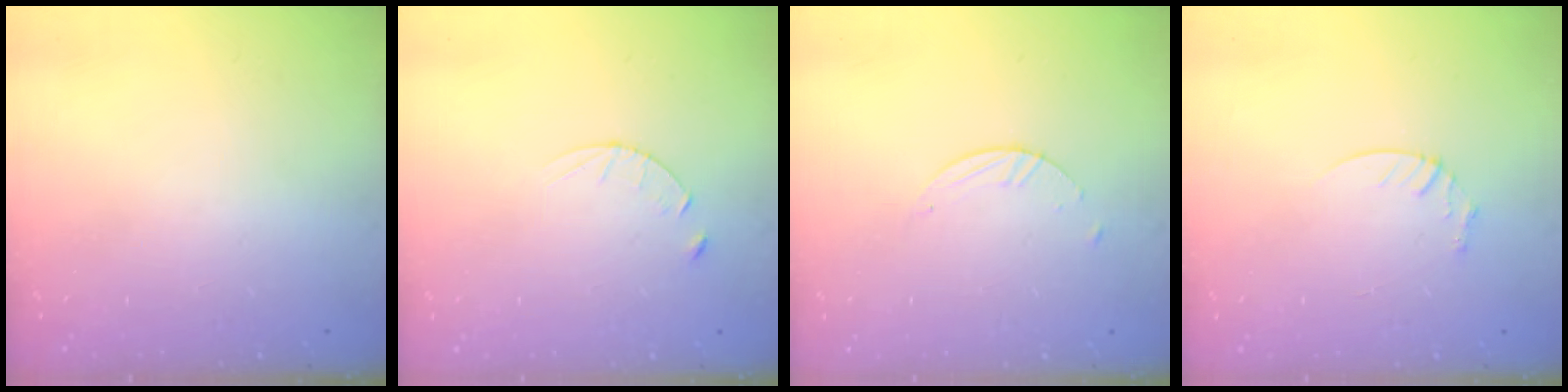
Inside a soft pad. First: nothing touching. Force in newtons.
{"total": 3.9, "press": 3.9, "slide": 0.4}
{"total": 2.1, "press": 2.1, "slide": 0.2}
{"total": 3.6, "press": 3.6, "slide": 0.4}